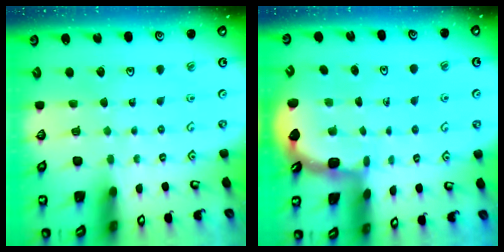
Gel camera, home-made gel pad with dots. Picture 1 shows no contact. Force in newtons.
{"total": 1.9, "press": 1.9, "slide": 0.2}